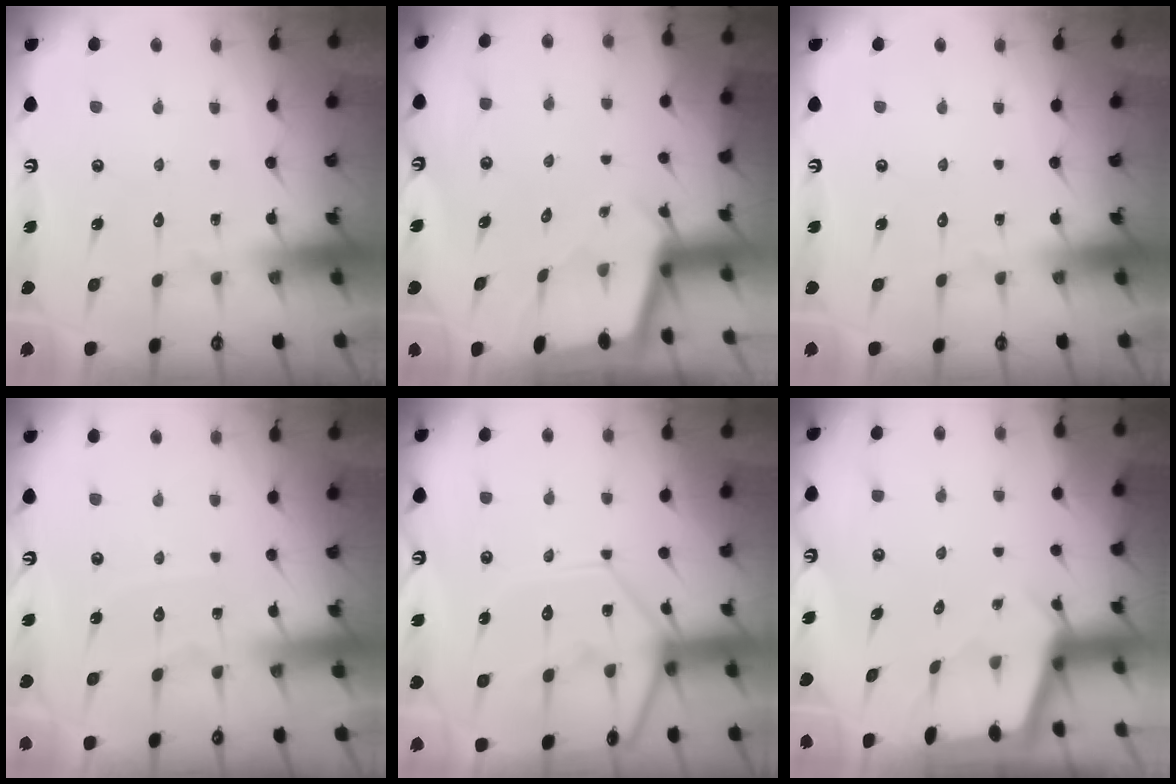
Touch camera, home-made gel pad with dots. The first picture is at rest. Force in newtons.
{"total": 1.7, "press": 1.7, "slide": 0.2}
{"total": 0.0}
{"total": 4.4, "press": 4.3, "slide": 0.6}
{"total": 12.1, "press": 12.1, "slide": 0.8}
{"total": 2.2, "press": 2.2, "slide": 0.3}